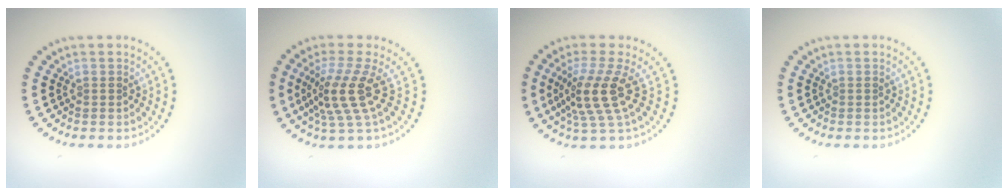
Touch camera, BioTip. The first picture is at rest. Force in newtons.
{"total": 4.2, "press": 3.0, "slide": 3.0}
{"total": 4.3, "press": 3.1, "slide": 3.0}
{"total": 0.0}